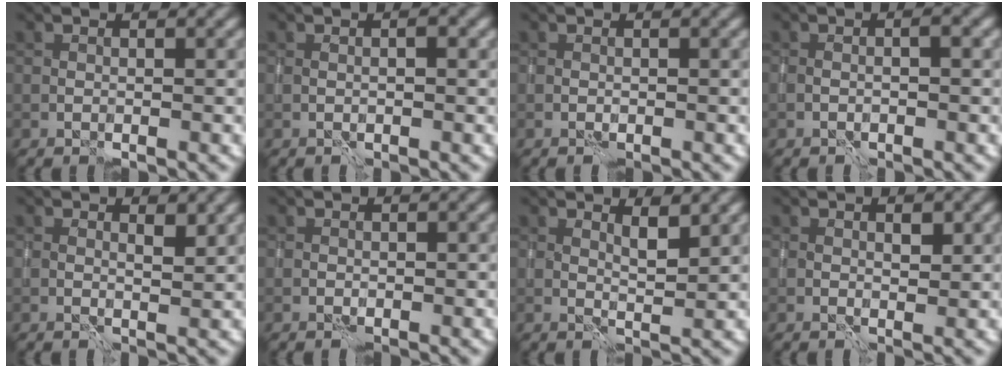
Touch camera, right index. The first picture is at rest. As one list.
[{"total": 0.7, "force": [0.1, 0.2, 0.7], "torque": [-0.004, -0.002, 0.002]}, {"total": 0.0}, {"total": 0.9, "force": [-0.4, 0.2, 0.7], "torque": [-0.006, 0.006, -0.010]}, {"total": 1.5, "force": [0.9, 0.4, 1.1], "torque": [-0.013, -0.002, 0.012]}, {"total": 0.0}, {"total": 1.8, "force": [1.4, 0.3, 1.1], "torque": [-0.014, -0.006, 0.023]}, {"total": 1.3, "force": [0.5, 0.7, 0.9], "torque": [-0.008, -0.002, 0.008]}]